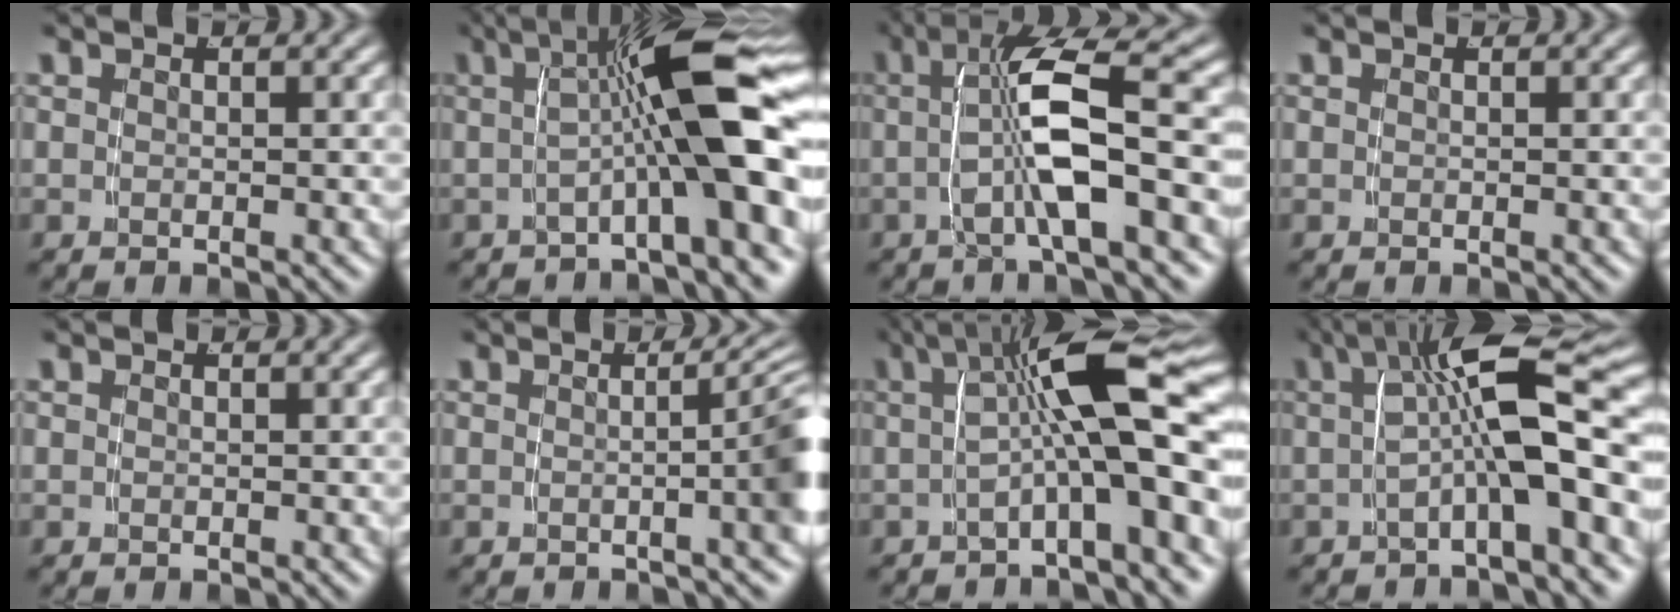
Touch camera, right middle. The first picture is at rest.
{"total": 8.9, "force": [0.3, 1.4, 8.8], "torque": [-0.126, 0.015, 0.001]}
{"total": 6.7, "force": [0.1, 1.3, 6.6], "torque": [-0.121, 0.002, 0.007]}
{"total": 0.0}
{"total": 0.0}
{"total": 5.1, "force": [-0.1, 1.3, 5.0], "torque": [-0.037, 0.017, -0.011]}
{"total": 9.1, "force": [0.5, 2.5, 8.8], "torque": [-0.127, 0.015, 0.007]}
{"total": 8.5, "force": [0.6, 2.5, 8.1], "torque": [-0.115, 0.014, 0.010]}